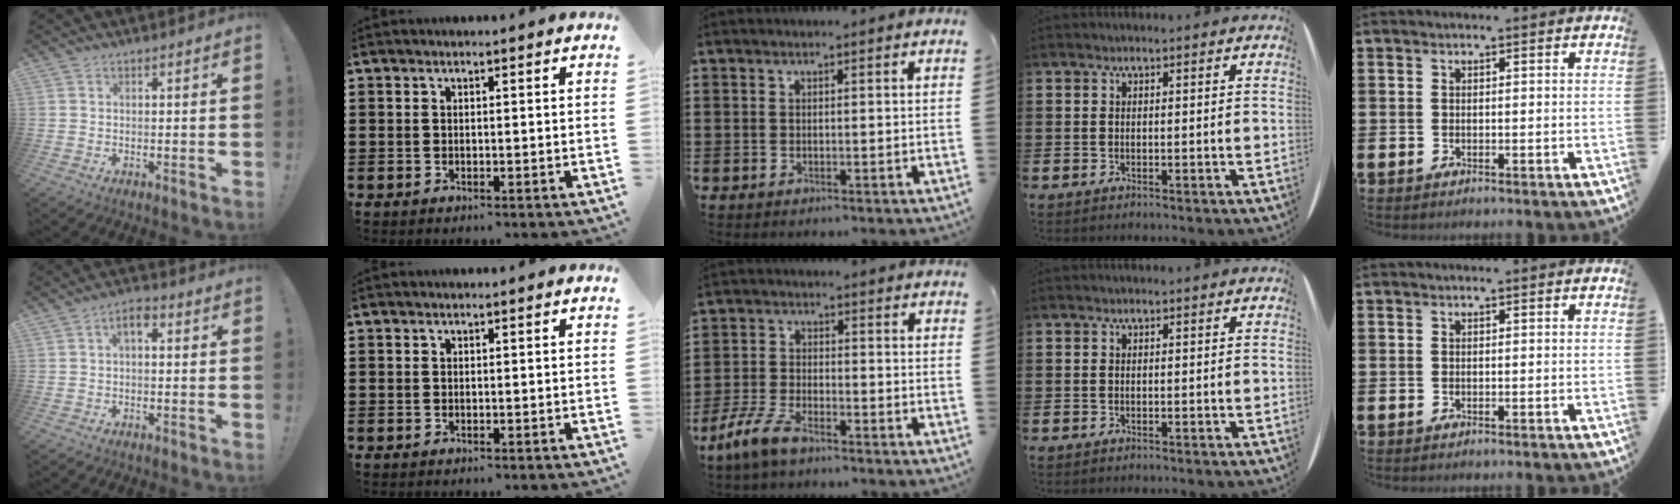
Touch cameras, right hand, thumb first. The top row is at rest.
{"thumb": {"total": 4.2, "force": [0.2, 2.1, 3.7], "torque": [-0.056, 0.007, 0.000]}, "middle": {"total": 6.1, "force": [-4.7, 1.7, 3.6], "torque": [-0.098, -0.008, -0.097]}}